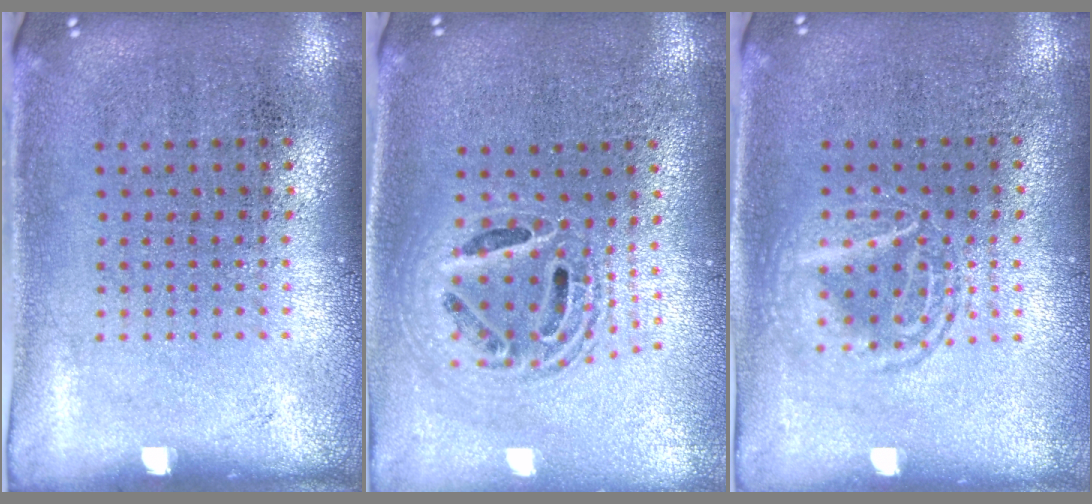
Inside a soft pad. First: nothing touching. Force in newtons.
{"total": 1.9, "press": 1.5, "slide": 1.2}
{"total": 2.4, "press": 2.4, "slide": 0.2}